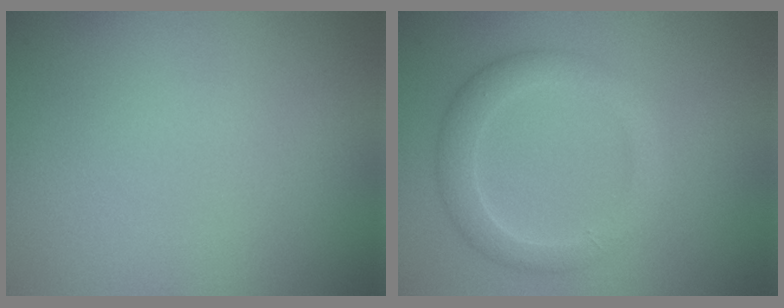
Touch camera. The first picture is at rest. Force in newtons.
{"total": 2.9, "press": 2.9, "slide": 0.1}